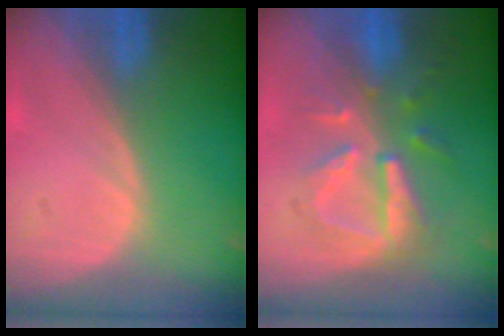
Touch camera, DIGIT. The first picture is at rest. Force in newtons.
{"total": 7.8, "press": 7.6, "slide": 1.5}